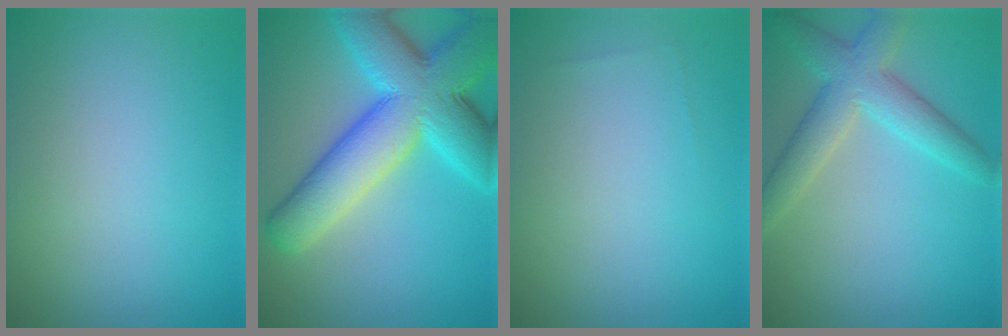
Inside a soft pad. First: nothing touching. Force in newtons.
{"total": 11.8, "press": 11.8, "slide": 0.5}
{"total": 0.0}
{"total": 5.1, "press": 5.1, "slide": 0.4}